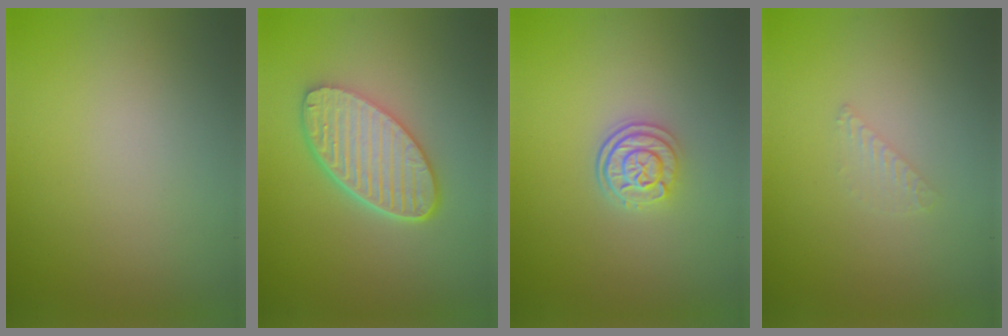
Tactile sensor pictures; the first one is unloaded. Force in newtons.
{"total": 5.8, "press": 4.5, "slide": 3.6}
{"total": 2.8, "press": 2.4, "slide": 1.4}
{"total": 0.8, "press": 0.8, "slide": 0.0}